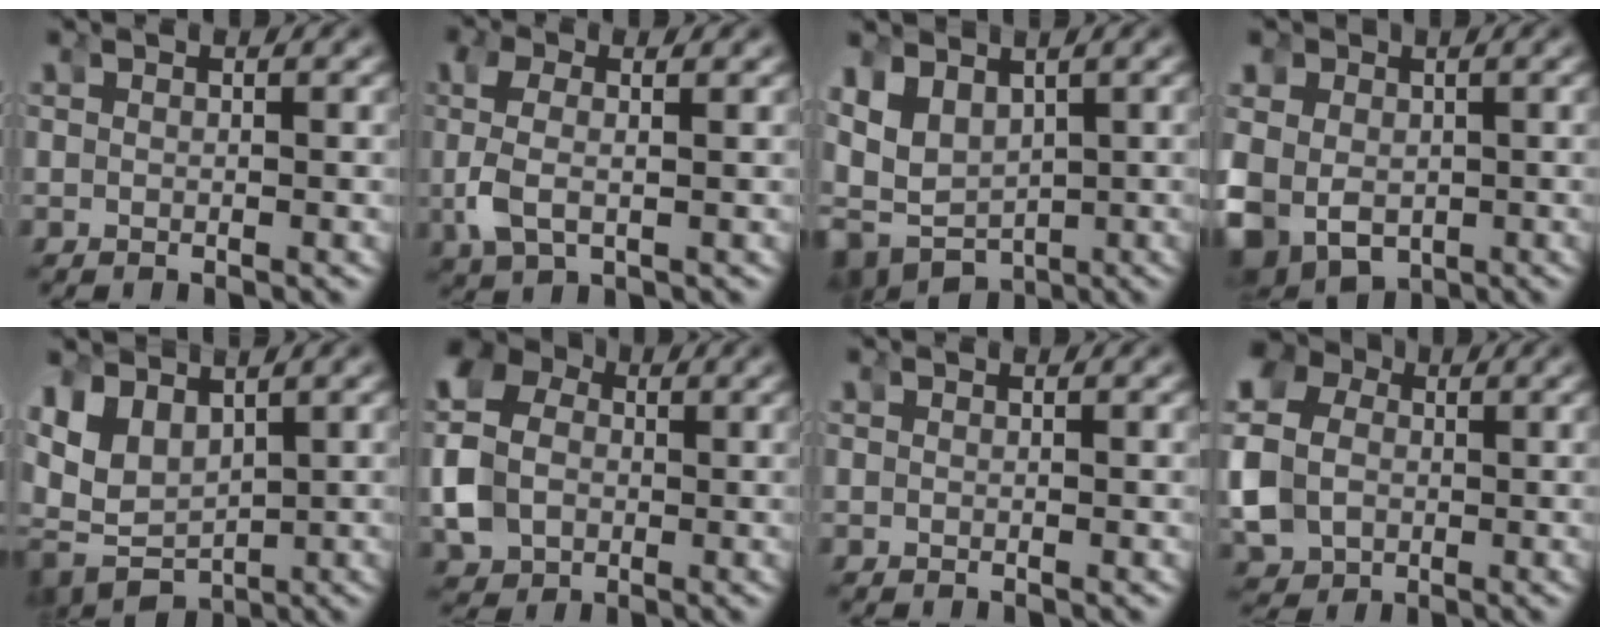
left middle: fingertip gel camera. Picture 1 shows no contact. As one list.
[{"total": 3.8, "force": [-0.1, 2.2, 3.0], "torque": [-0.094, -0.018, 0.007]}, {"total": 9.2, "force": [-0.7, 7.9, 4.7], "torque": [-0.129, -0.035, -0.007]}, {"total": 10.8, "force": [-3.1, 8.8, 5.6], "torque": [-0.159, -0.056, -0.028]}, {"total": 10.2, "force": [-0.5, 8.9, 5.1], "torque": [-0.140, -0.042, 0.002]}, {"total": 9.0, "force": [1.4, 7.6, 4.5], "torque": [-0.098, 0.005, 0.008]}, {"total": 0.0}, {"total": 9.6, "force": [1.3, 8.4, 4.6], "torque": [-0.107, -0.003, 0.010]}]